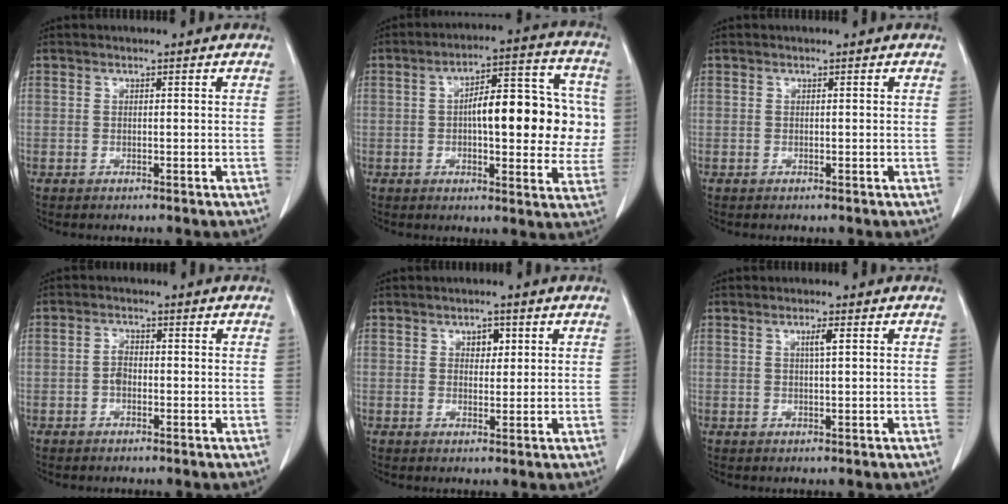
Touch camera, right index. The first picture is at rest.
{"total": 15.4, "force": [0.6, 5.2, 14.5], "torque": [-0.194, 0.036, 0.010]}
{"total": 0.0}
{"total": 1.8, "force": [-0.6, 1.1, 1.3], "torque": [-0.023, 0.005, -0.011]}
{"total": 2.4, "force": [1.0, 1.5, 1.6], "torque": [-0.018, 0.001, 0.014]}
{"total": 1.8, "force": [0.6, 0.0, 1.7], "torque": [-0.031, 0.000, 0.010]}